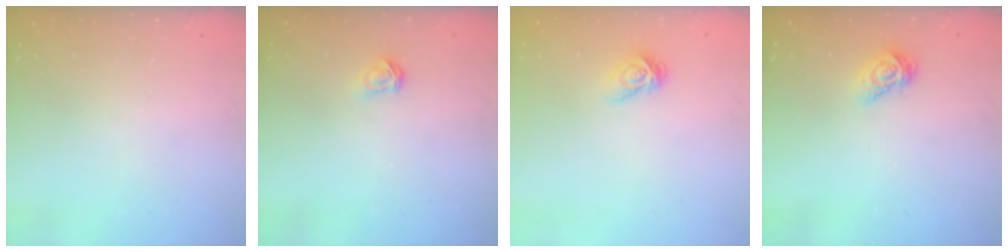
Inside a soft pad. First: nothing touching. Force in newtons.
{"total": 2.4, "press": 2.4, "slide": 0.2}
{"total": 4.7, "press": 4.6, "slide": 0.5}
{"total": 6.1, "press": 6.1, "slide": 0.3}